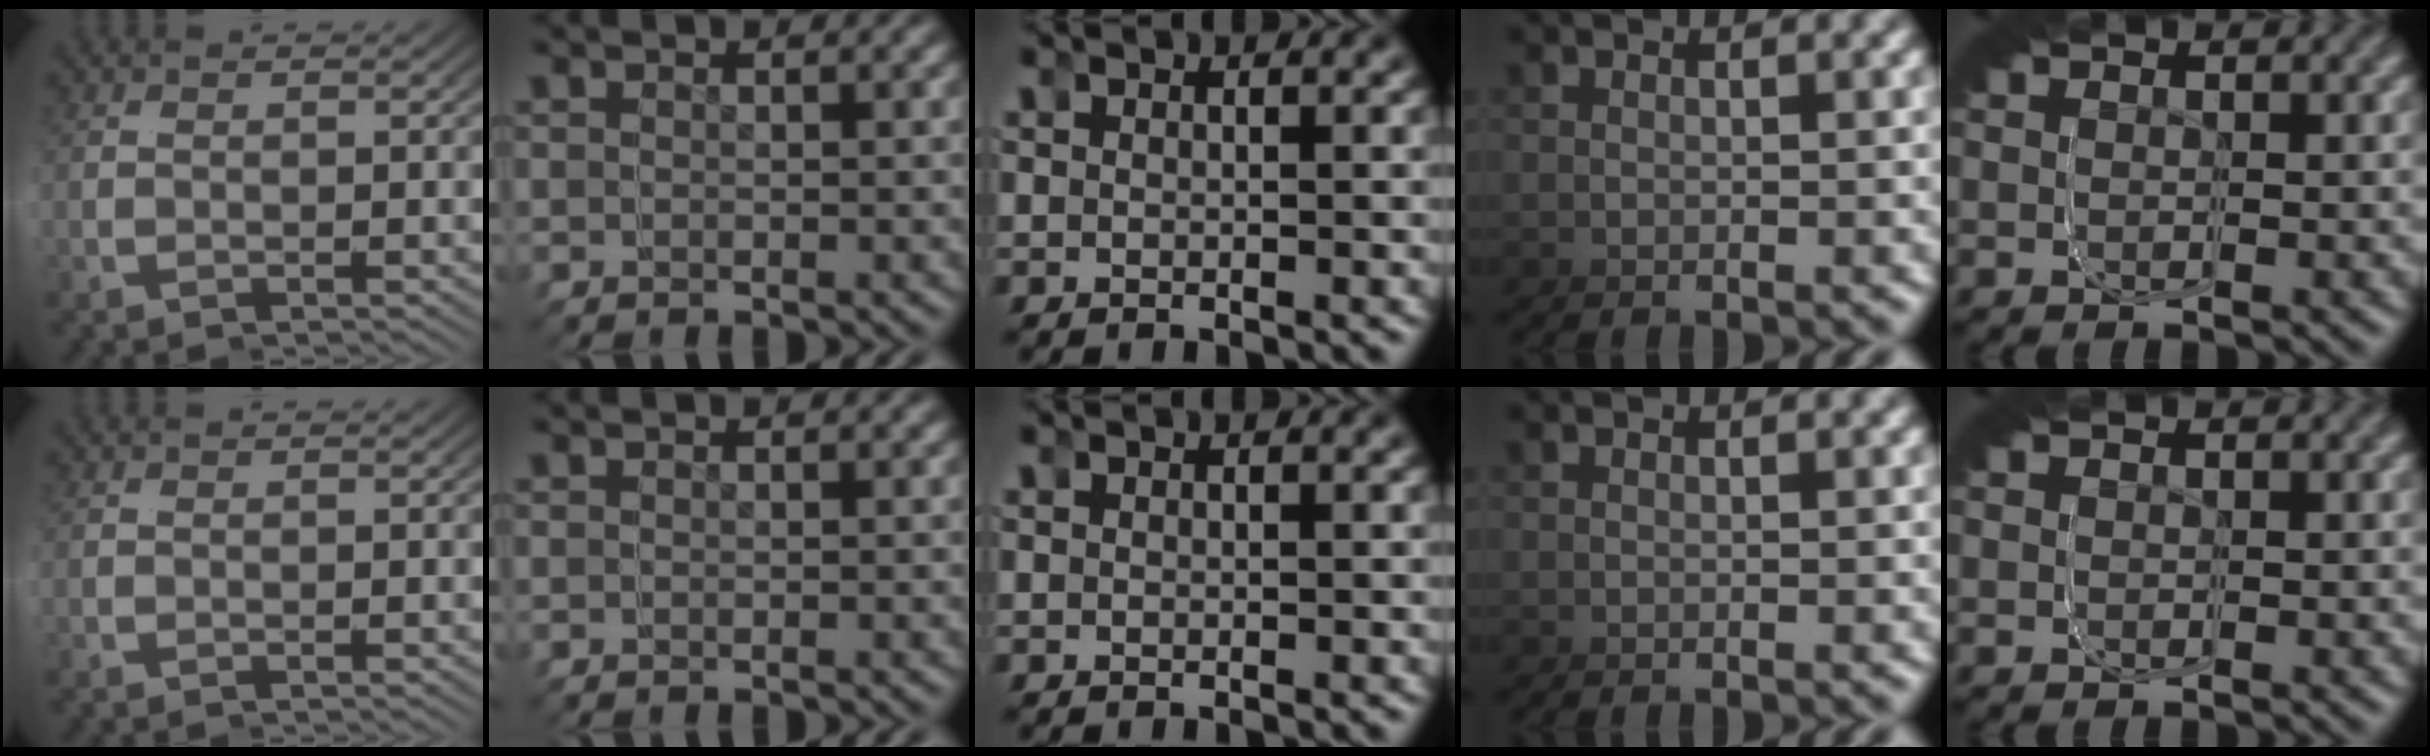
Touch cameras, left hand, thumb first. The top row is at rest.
{}